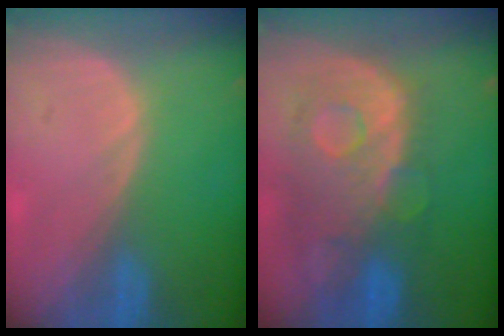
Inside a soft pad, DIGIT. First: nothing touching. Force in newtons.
{"total": 11.2, "press": 9.7, "slide": 5.5}